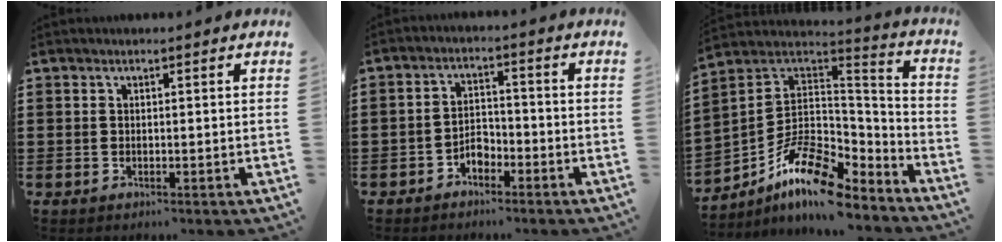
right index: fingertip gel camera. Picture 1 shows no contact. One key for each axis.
{"total": 3.0, "fx": -2.3, "fy": 1.6, "fz": 1.1, "tx": -0.025, "ty": 0.008, "tz": -0.048}
{"total": 12.7, "fx": -7.9, "fy": 5.1, "fz": 8.6, "tx": -0.175, "ty": 0.017, "tz": -0.146}